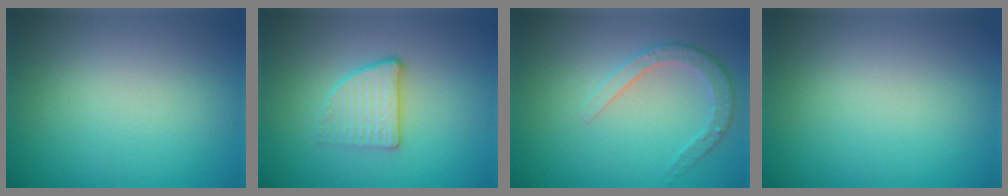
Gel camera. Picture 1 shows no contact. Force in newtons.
{"total": 2.9, "press": 2.5, "slide": 1.4}
{"total": 2.6, "press": 2.5, "slide": 1.0}
{"total": 0.0}